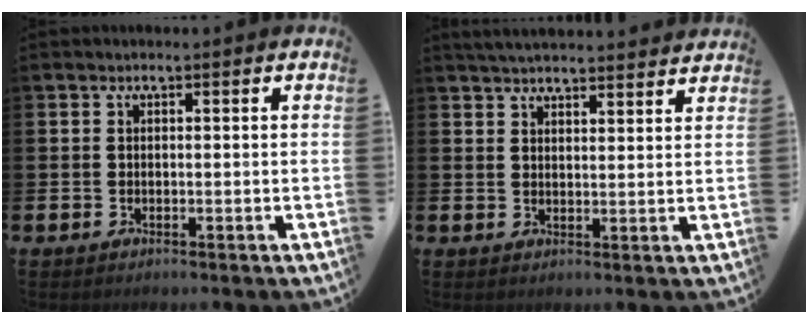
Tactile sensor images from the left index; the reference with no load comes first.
{"total": 4.0, "force": [4.0, 0.1, 0.5], "torque": [-0.025, -0.017, 0.074]}